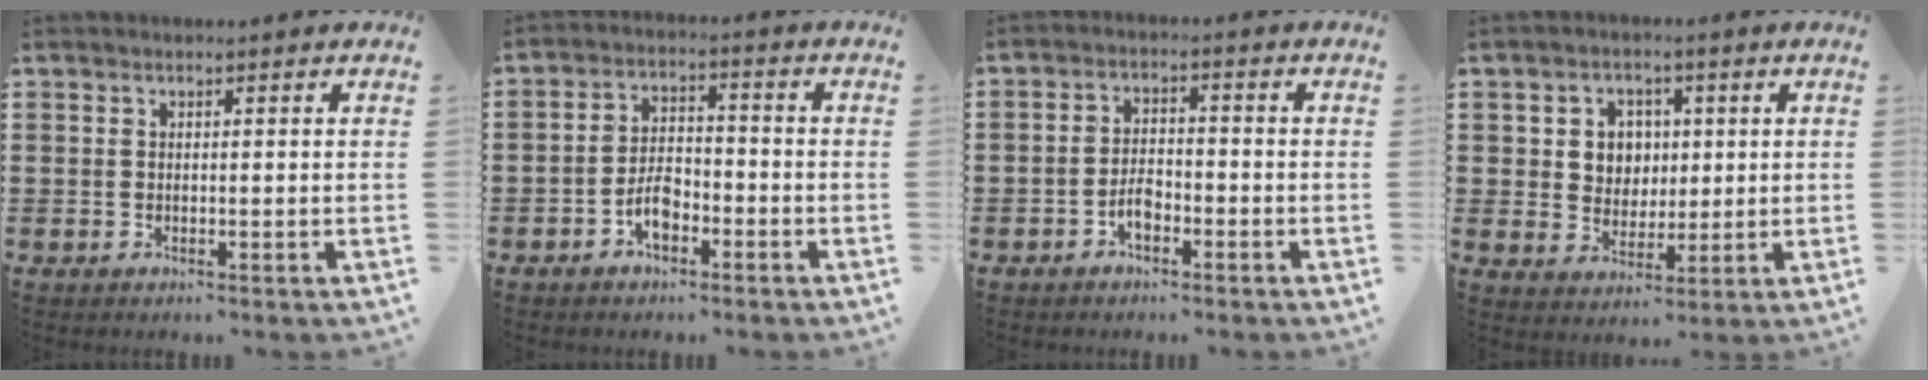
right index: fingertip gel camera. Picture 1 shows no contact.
{"total": 4.7, "force": [-2.5, 2.6, 3.1], "torque": [-0.066, 0.004, -0.050]}
{"total": 3.3, "force": [-1.9, 1.7, 2.1], "torque": [-0.046, 0.003, -0.038]}
{"total": 5.1, "force": [1.1, 4.7, 1.6], "torque": [-0.047, 0.014, 0.015]}